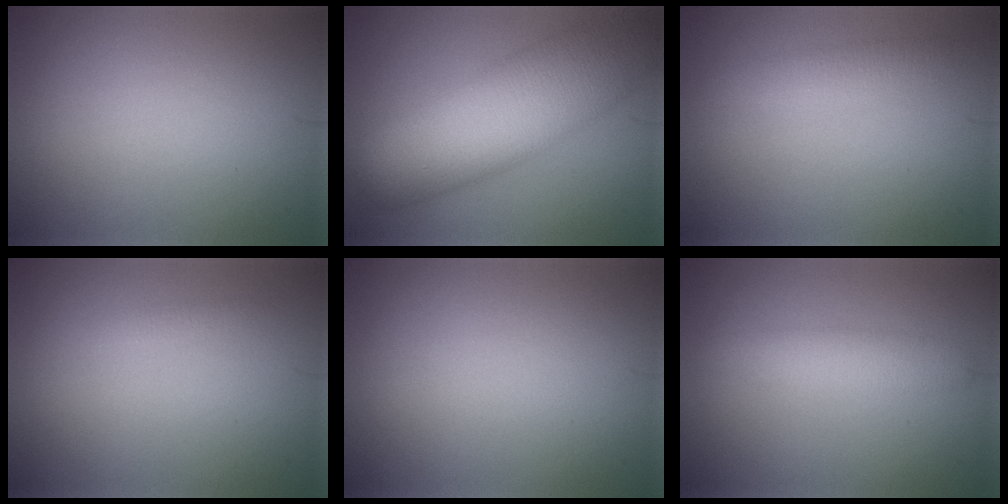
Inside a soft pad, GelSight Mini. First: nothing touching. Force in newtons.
{"total": 11.6, "press": 11.5, "slide": 0.5}
{"total": 2.0, "press": 2.0, "slide": 0.1}
{"total": 0.7, "press": 0.7, "slide": 0.0}
{"total": 0.0}
{"total": 3.0, "press": 3.0, "slide": 0.1}